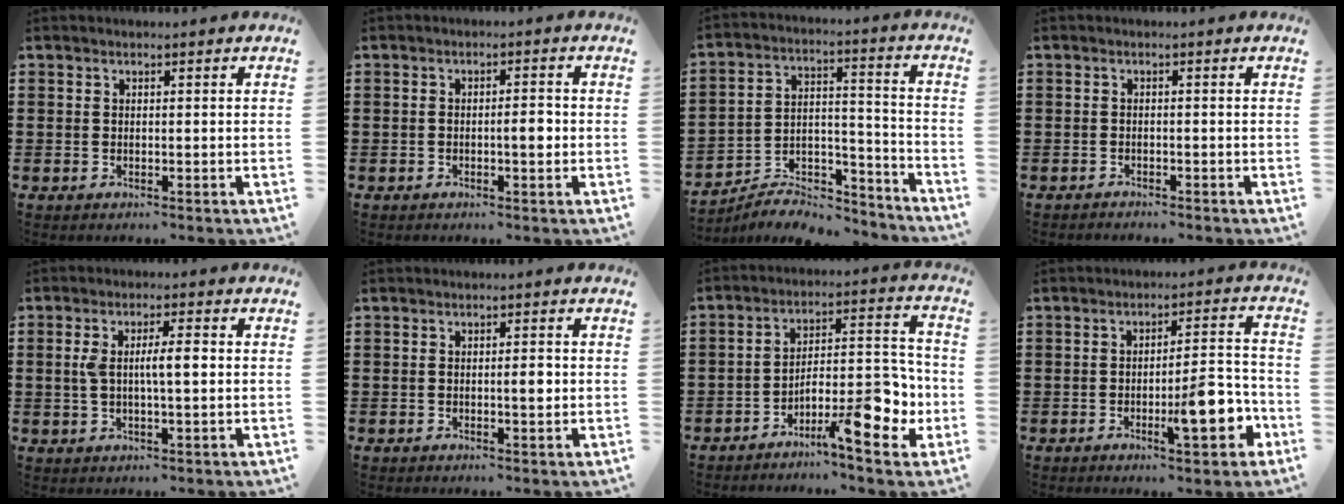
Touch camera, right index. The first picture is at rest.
{"total": 2.7, "force": [-0.5, 0.7, 2.6], "torque": [-0.039, 0.000, -0.013]}
{"total": 6.3, "force": [-5.9, 1.7, 1.2], "torque": [-0.022, 0.011, -0.118]}
{"total": 0.9, "force": [-0.9, 0.0, 0.0], "torque": [-0.003, 0.000, -0.019]}
{"total": 5.2, "force": [0.3, 1.4, 5.0], "torque": [-0.100, 0.001, 0.000]}
{"total": 2.3, "force": [-0.1, 0.6, 2.2], "torque": [-0.033, -0.003, -0.005]}
{"total": 9.7, "force": [-5.7, 2.9, 7.3], "torque": [-0.104, 0.002, -0.102]}
{"total": 9.4, "force": [-3.5, 2.5, 8.4], "torque": [-0.105, -0.003, -0.057]}